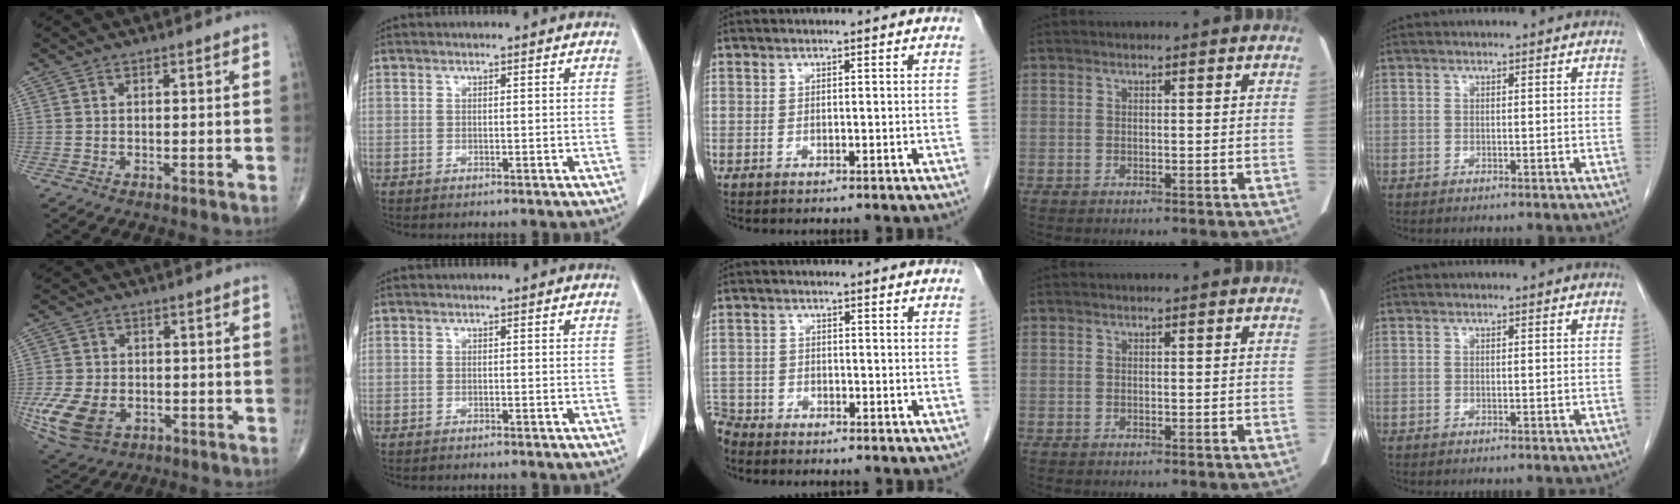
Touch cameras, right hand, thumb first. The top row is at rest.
{"thumb": {"total": 11.7, "force": [-3.8, 8.0, 7.7], "torque": [-0.164, 0.001, -0.061]}, "middle": {"total": 5.1, "force": [-4.8, 1.9, 0.1], "torque": [-0.006, -0.008, -0.094]}}